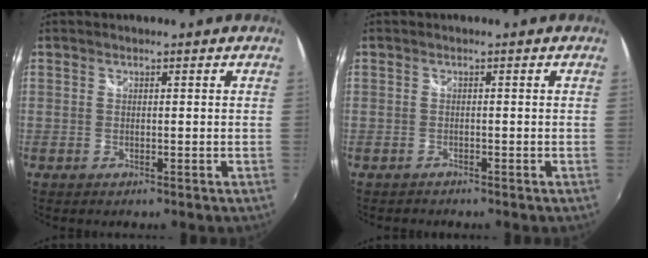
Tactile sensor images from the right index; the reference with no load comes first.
{"total": 0.8, "force": [-0.7, 0.2, -0.1], "torque": [-0.004, 0.000, -0.014]}